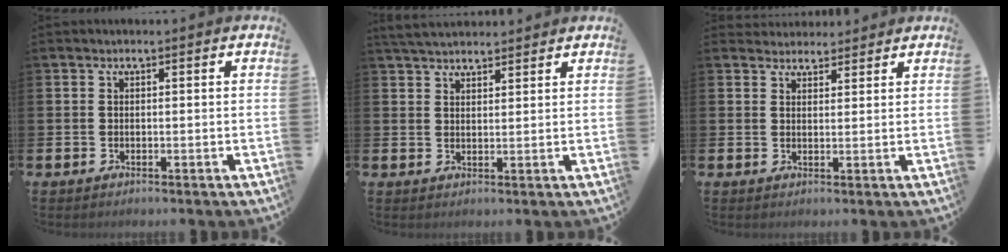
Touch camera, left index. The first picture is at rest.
{"total": 4.0, "force": [3.8, 0.9, 0.8], "torque": [-0.020, -0.012, 0.071]}
{"total": 2.9, "force": [2.7, 1.0, -0.2], "torque": [0.006, -0.012, 0.049]}